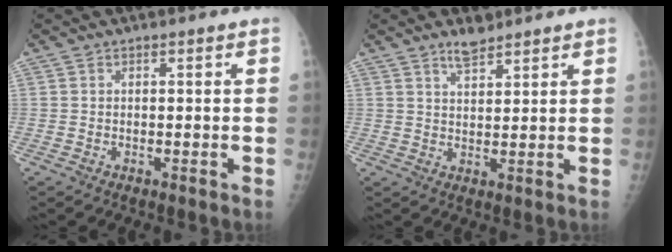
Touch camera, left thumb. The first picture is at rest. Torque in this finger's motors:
{"motor_torque": [0.25, 0.27, -0.18, -0.18, 0.02]}